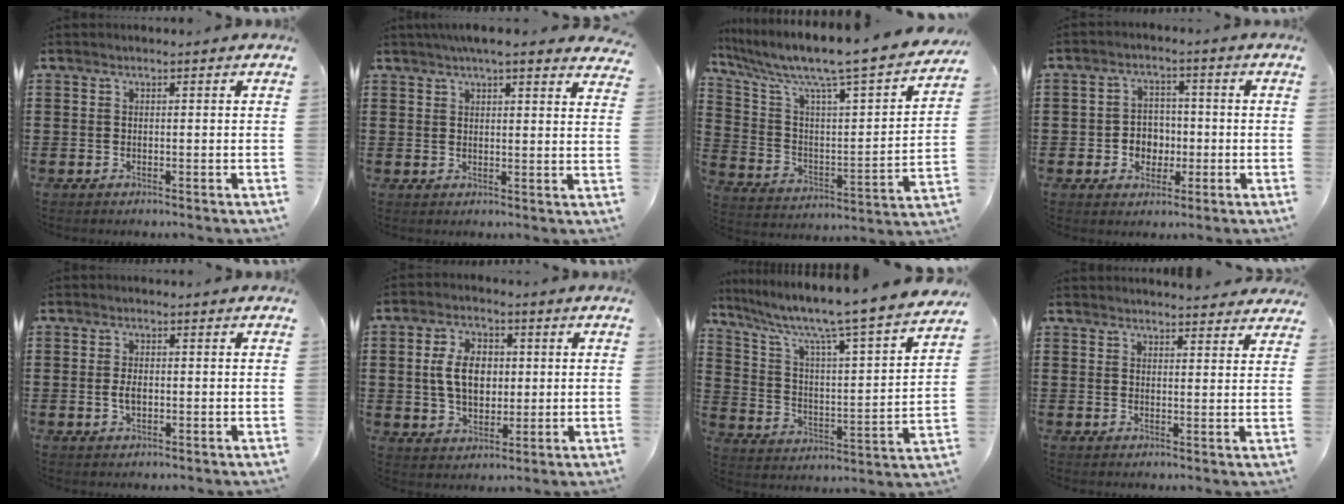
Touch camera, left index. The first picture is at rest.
{"total": 4.5, "force": [3.9, 0.0, 2.1], "torque": [-0.053, -0.005, 0.072]}
{"total": 8.4, "force": [6.9, 0.3, 4.7], "torque": [-0.125, -0.062, 0.104]}
{"total": 4.1, "force": [-1.0, 3.7, 1.4], "torque": [-0.031, 0.006, -0.026]}
{"total": 2.1, "force": [-0.3, 1.1, 1.8], "torque": [-0.043, 0.000, -0.008]}
{"total": 7.5, "force": [0.8, 4.7, 5.7], "torque": [-0.131, 0.007, 0.006]}
{"total": 8.2, "force": [6.9, -0.2, 4.4], "torque": [-0.115, -0.063, 0.104]}
{"total": 3.0, "force": [3.0, 0.1, 0.1], "torque": [-0.003, -0.013, 0.055]}